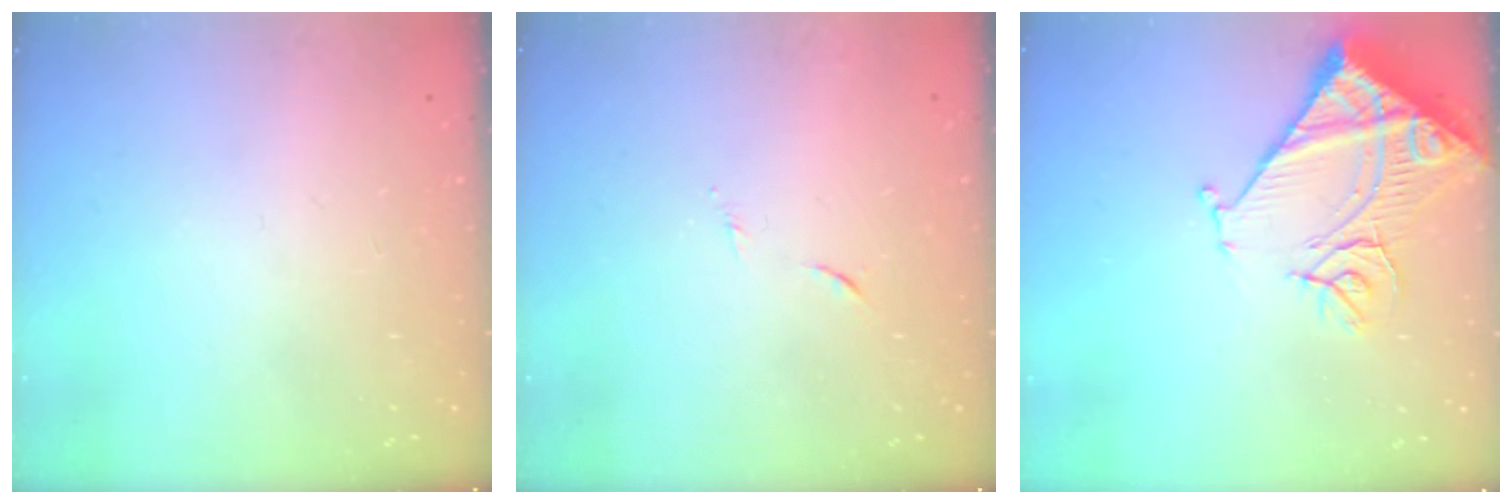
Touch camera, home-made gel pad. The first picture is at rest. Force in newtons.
{"total": 5.4, "press": 5.3, "slide": 0.7}
{"total": 15.3, "press": 15.2, "slide": 1.8}